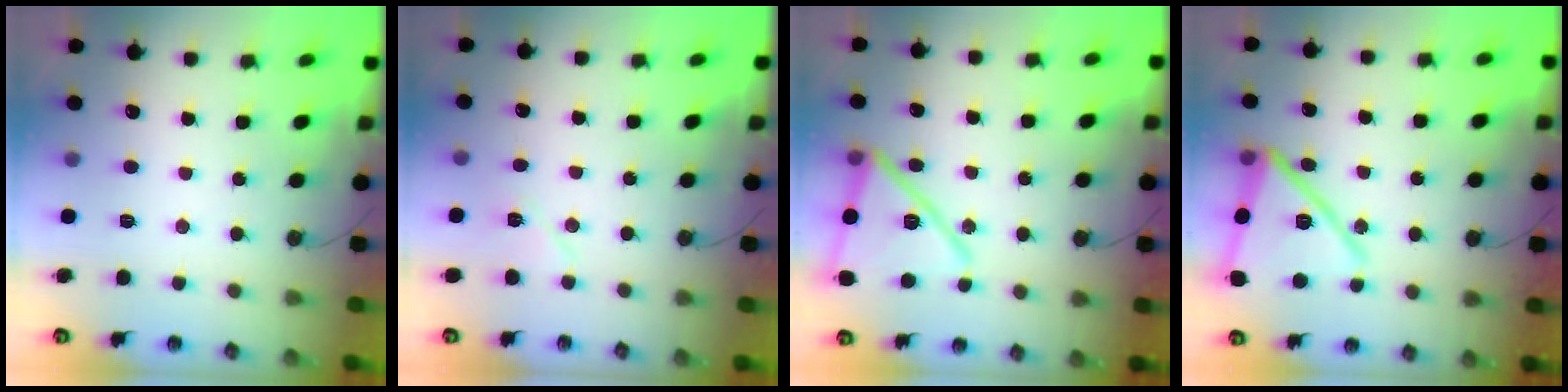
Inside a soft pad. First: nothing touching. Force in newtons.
{"total": 8.3, "press": 4.5, "slide": 6.9}
{"total": 17.8, "press": 16.4, "slide": 7.0}
{"total": 18.5, "press": 17.3, "slide": 6.7}